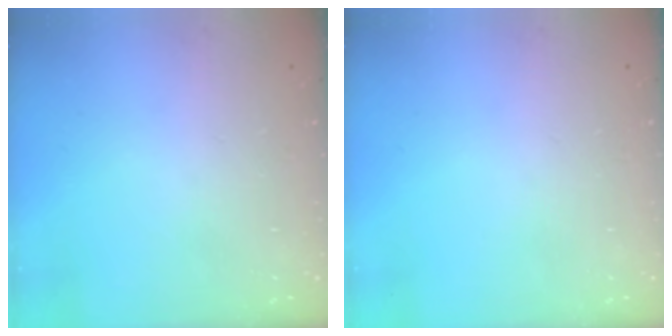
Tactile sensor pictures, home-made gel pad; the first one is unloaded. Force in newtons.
{"total": 0.0}